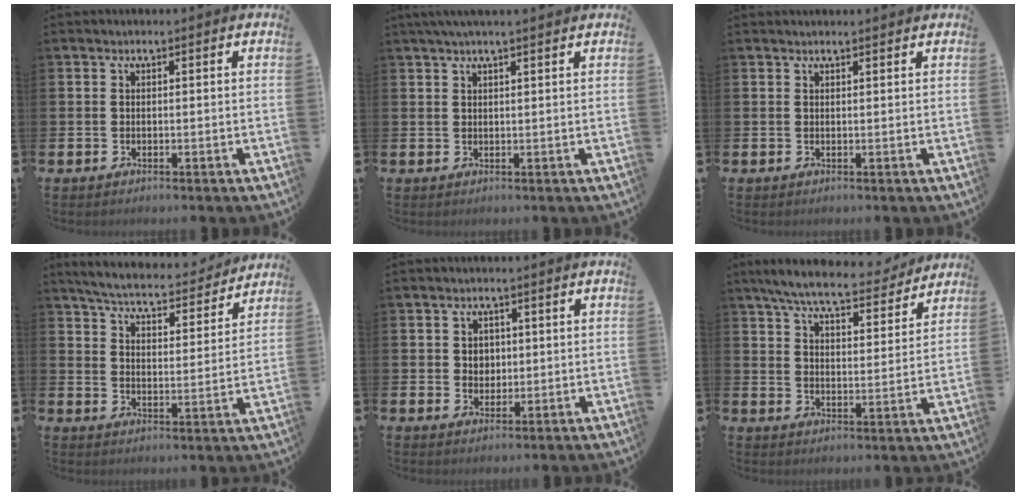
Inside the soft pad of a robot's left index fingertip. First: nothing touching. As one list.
[{"total": 2.2, "force": [1.9, -0.1, 1.2], "torque": [-0.024, 0.001, 0.034]}, {"total": 0.7, "force": [0.7, -0.1, 0.1], "torque": [0.008, -0.005, 0.011]}, {"total": 5.9, "force": [5.6, 0.8, 1.5], "torque": [-0.056, -0.039, 0.094]}, {"total": 2.3, "force": [0.9, 2.0, 0.8], "torque": [-0.002, 0.003, 0.009]}, {"total": 7.8, "force": [7.1, 1.2, 3.0], "torque": [-0.079, -0.039, 0.123]}]